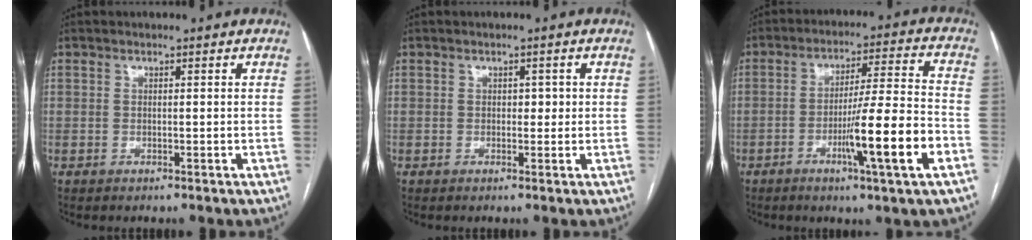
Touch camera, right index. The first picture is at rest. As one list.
[{"total": 1.5, "force": [0.2, 1.0, 1.1], "torque": [-0.010, 0.005, 0.000]}, {"total": 13.1, "force": [-4.9, -0.7, 12.1], "torque": [-0.199, -0.005, -0.079]}]